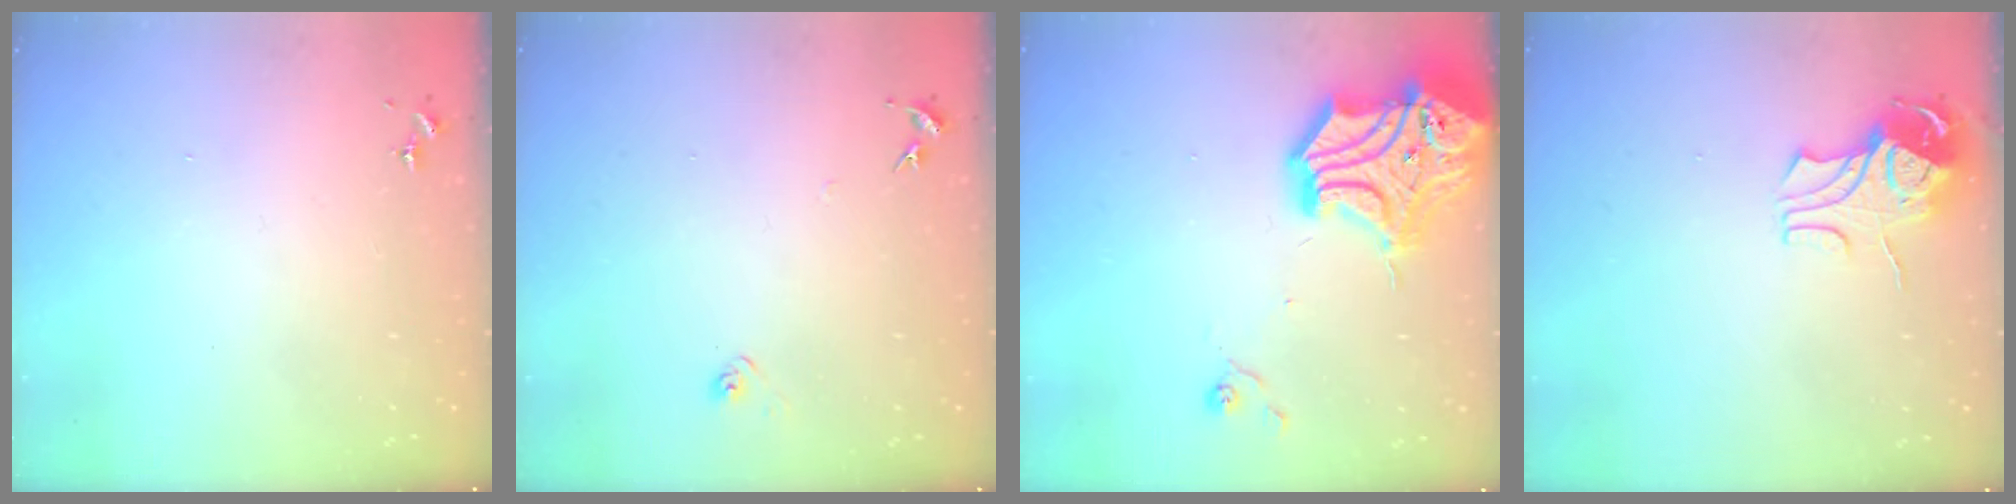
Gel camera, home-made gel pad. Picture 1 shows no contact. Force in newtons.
{"total": 5.0, "press": 5.0, "slide": 0.7}
{"total": 21.9, "press": 21.7, "slide": 2.9}
{"total": 9.3, "press": 9.3, "slide": 1.2}